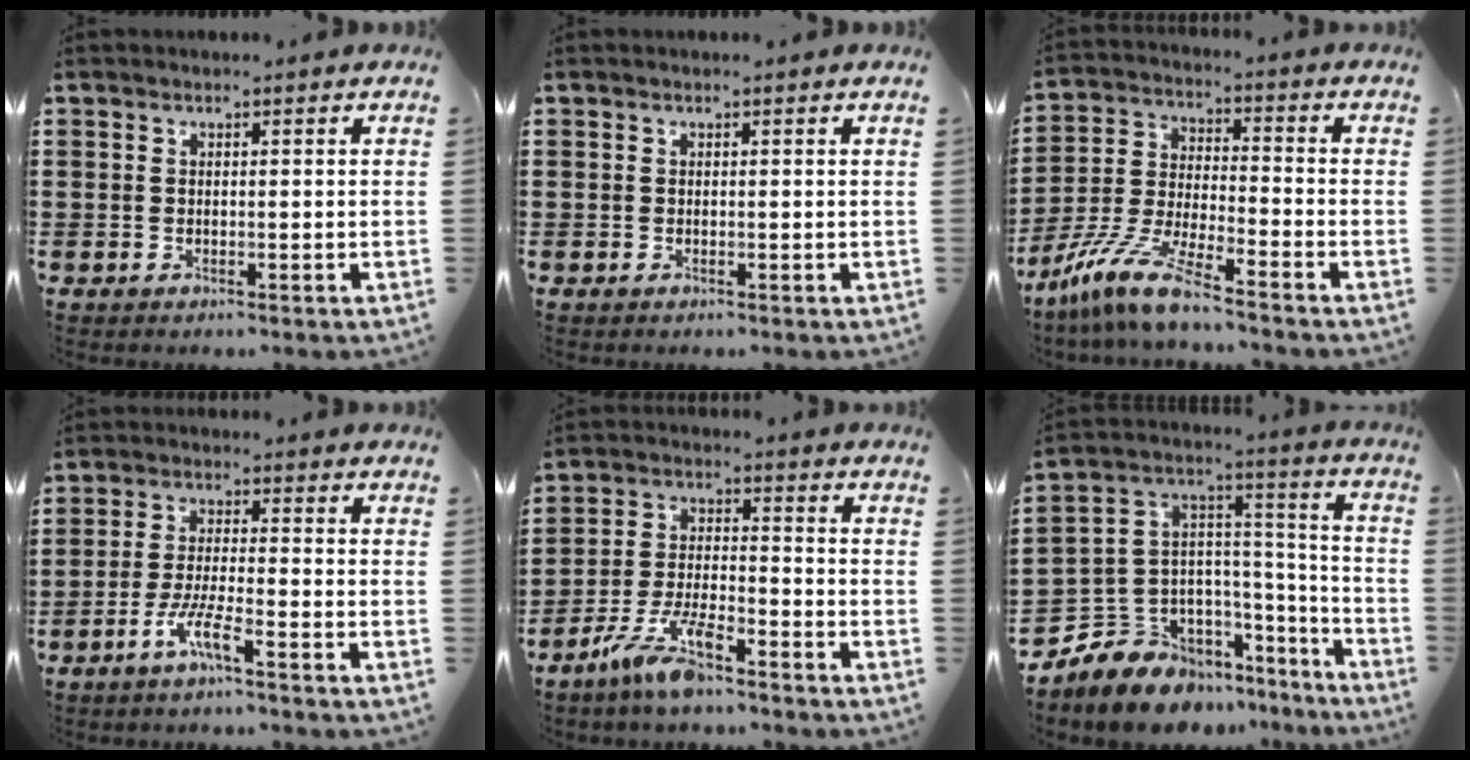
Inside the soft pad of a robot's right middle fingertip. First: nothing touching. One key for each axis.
{"total": 0.0}
{"total": 9.6, "fx": -8.2, "fy": 0.3, "fz": 5.0, "tx": -0.121, "ty": -0.002, "tz": -0.170}
{"total": 5.4, "fx": -3.5, "fy": 0.6, "fz": 4.0, "tx": -0.086, "ty": -0.004, "tz": -0.068}
{"total": 7.7, "fx": -5.9, "fy": 1.4, "fz": 4.8, "tx": -0.109, "ty": -0.004, "tz": -0.116}
{"total": 8.4, "fx": -6.6, "fy": 5.1, "fz": 0.0, "tx": -0.035, "ty": -0.009, "tz": -0.129}